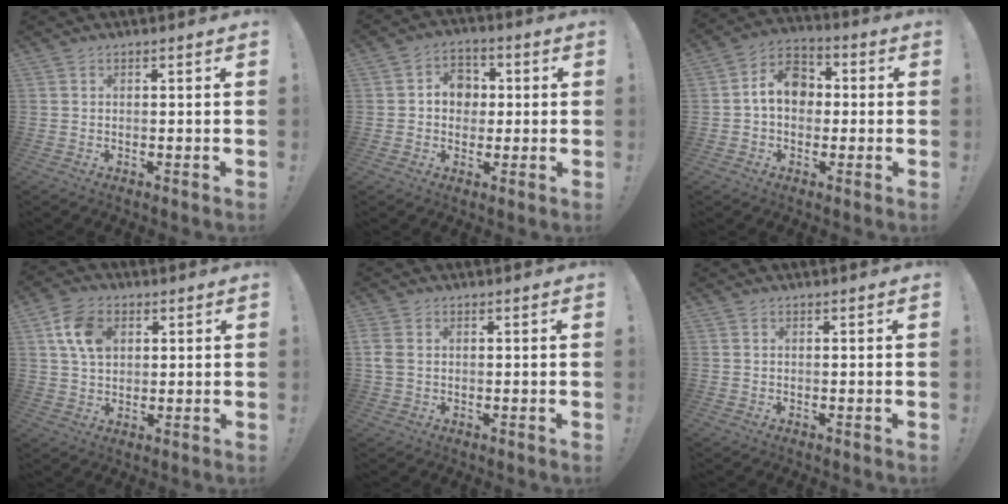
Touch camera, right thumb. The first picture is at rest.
{"total": 8.1, "force": [1.0, 7.1, 3.8], "torque": [-0.058, 0.005, 0.022]}
{"total": 10.7, "force": [0.8, 8.2, 6.9], "torque": [-0.102, 0.018, 0.020]}
{"total": 10.3, "force": [3.5, 7.3, 6.4], "torque": [-0.112, 0.007, 0.068]}
{"total": 3.6, "force": [0.7, 2.7, 2.3], "torque": [-0.046, -0.001, 0.015]}
{"total": 0.0}